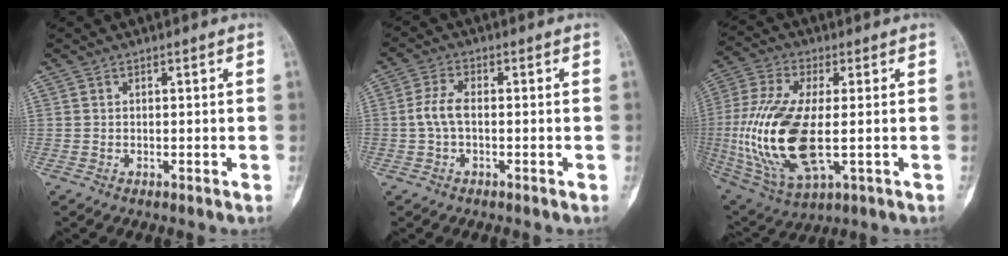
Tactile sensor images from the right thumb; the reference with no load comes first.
{"total": 4.4, "force": [-0.4, 2.3, 3.7], "torque": [-0.086, 0.013, -0.013]}
{"total": 20.3, "force": [-1.9, 8.8, 18.2], "torque": [-0.406, -0.008, -0.021]}